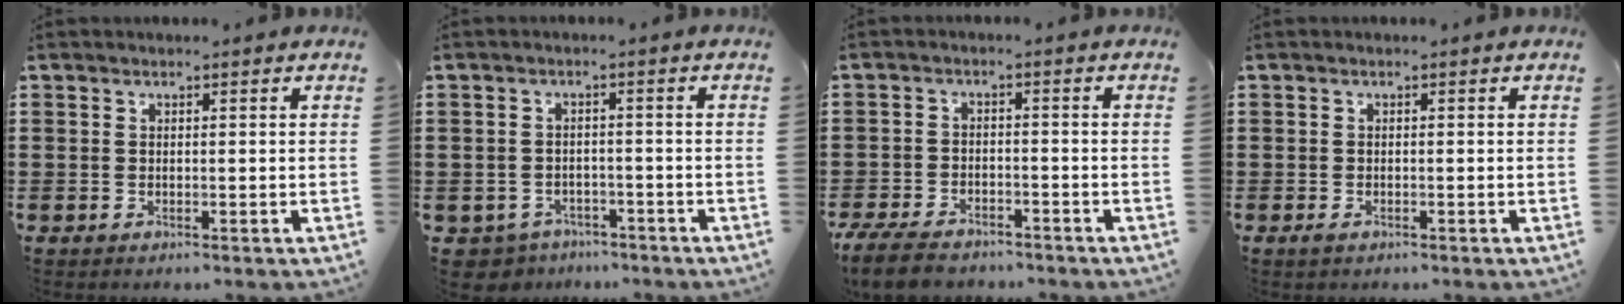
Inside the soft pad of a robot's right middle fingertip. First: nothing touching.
{"total": 2.7, "force": [-2.5, 0.9, -0.3], "torque": [-0.013, -0.003, -0.059]}
{"total": 5.3, "force": [-4.8, 1.3, 1.9], "torque": [-0.048, 0.002, -0.098]}
{"total": 0.6, "force": [-0.4, 0.3, 0.3], "torque": [-0.008, -0.004, -0.007]}